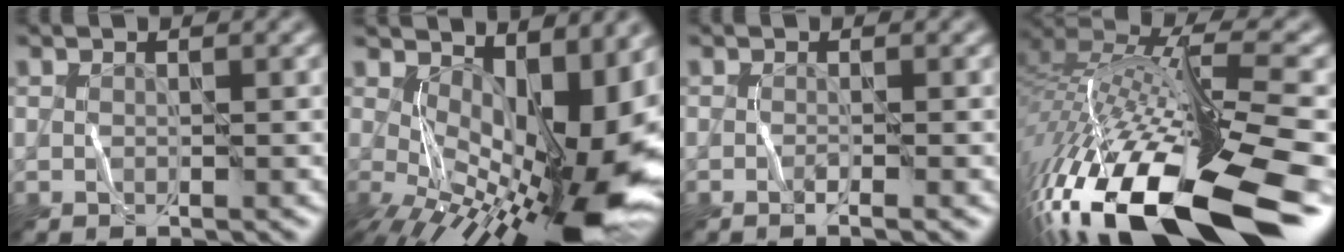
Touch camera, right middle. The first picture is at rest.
{"total": 13.9, "force": [-0.5, 5.8, 12.6], "torque": [-0.162, -0.009, 0.010]}
{"total": 0.9, "force": [-0.5, 0.0, 0.7], "torque": [-0.014, 0.001, -0.010]}
{"total": 17.8, "force": [-9.4, 5.0, 14.3], "torque": [-0.292, 0.003, -0.149]}